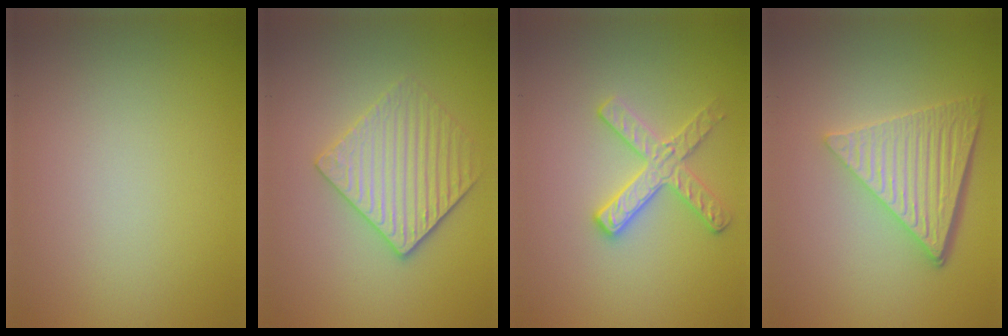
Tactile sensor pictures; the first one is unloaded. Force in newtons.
{"total": 3.9, "press": 3.5, "slide": 1.7}
{"total": 2.8, "press": 2.8, "slide": 0.3}
{"total": 5.8, "press": 4.2, "slide": 4.0}